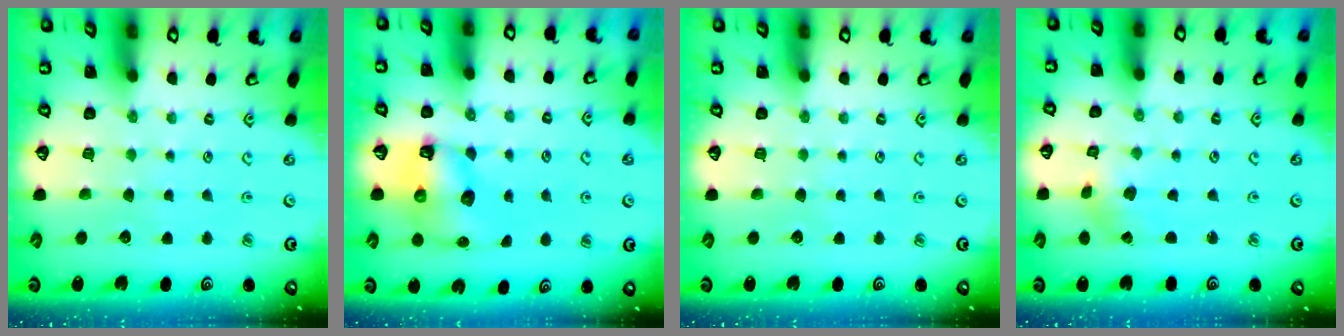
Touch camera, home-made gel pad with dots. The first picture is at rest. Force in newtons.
{"total": 6.8, "press": 6.8, "slide": 0.2}
{"total": 0.0}
{"total": 1.2, "press": 1.2, "slide": 0.2}